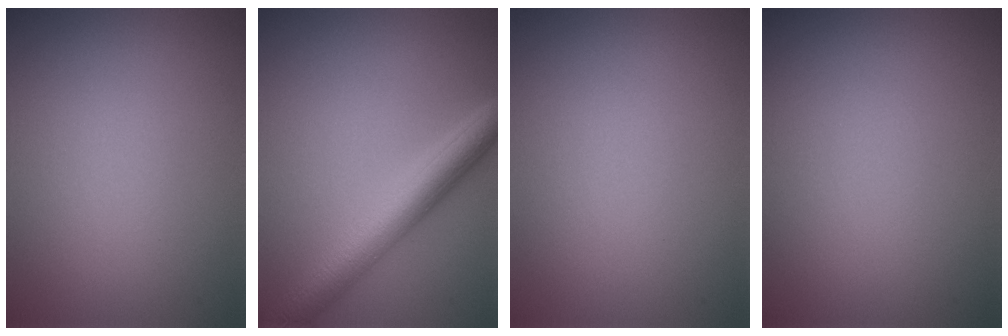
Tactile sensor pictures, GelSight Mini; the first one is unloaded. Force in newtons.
{"total": 5.5, "press": 5.5, "slide": 0.1}
{"total": 0.0}
{"total": 0.0}